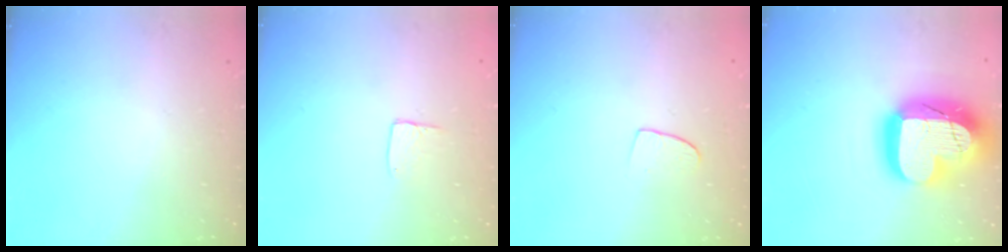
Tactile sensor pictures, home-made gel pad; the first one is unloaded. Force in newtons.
{"total": 3.6, "press": 3.6, "slide": 0.3}
{"total": 6.3, "press": 6.3, "slide": 0.5}
{"total": 26.0, "press": 25.9, "slide": 2.1}